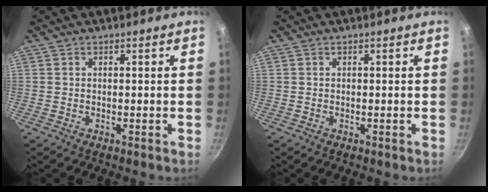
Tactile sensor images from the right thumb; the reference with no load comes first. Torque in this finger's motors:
{"motor_torque": [0.11, 0.03, -0.05, -0.17, 0.03]}